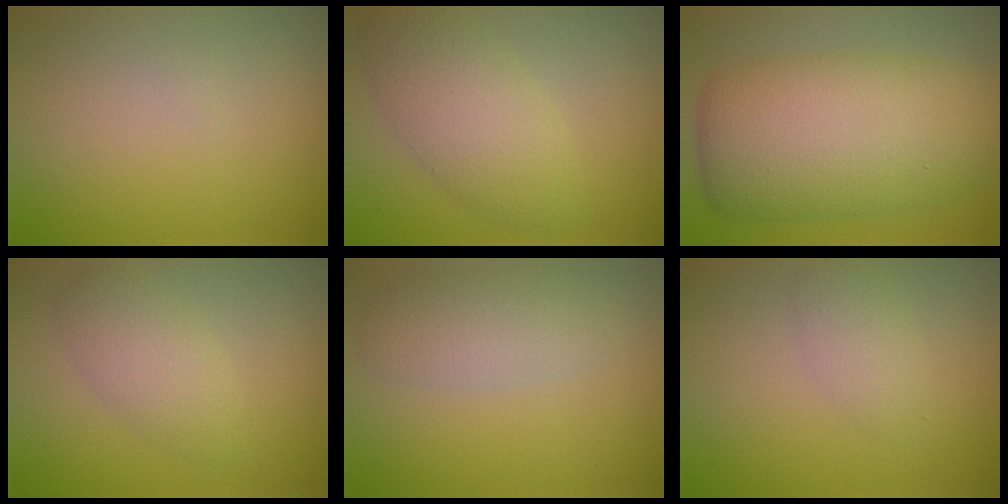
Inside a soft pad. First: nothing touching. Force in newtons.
{"total": 4.8, "press": 4.8, "slide": 0.0}
{"total": 11.7, "press": 11.7, "slide": 0.0}
{"total": 2.9, "press": 2.9, "slide": 0.2}
{"total": 3.0, "press": 3.0, "slide": 0.2}
{"total": 1.8, "press": 1.8, "slide": 0.1}